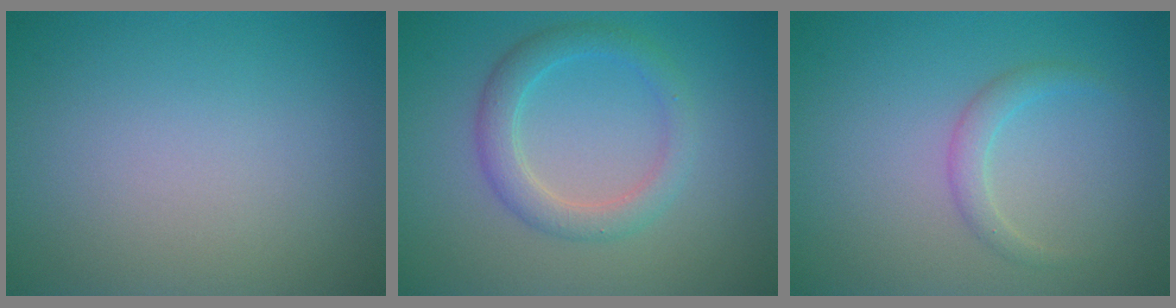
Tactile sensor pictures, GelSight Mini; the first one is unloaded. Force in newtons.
{"total": 3.1, "press": 3.1, "slide": 0.0}
{"total": 1.5, "press": 1.5, "slide": 0.1}